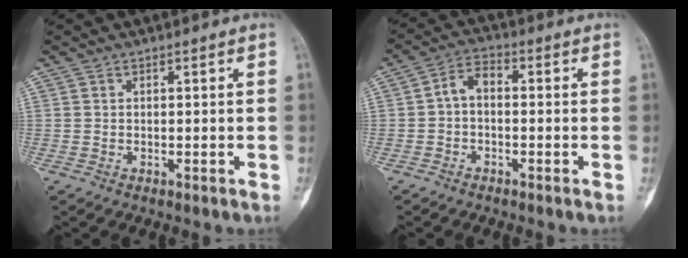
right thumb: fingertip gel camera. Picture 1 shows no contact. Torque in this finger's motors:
{"motor_torque": [0.03, 0.03, 0.20, -0.19, 0.01]}